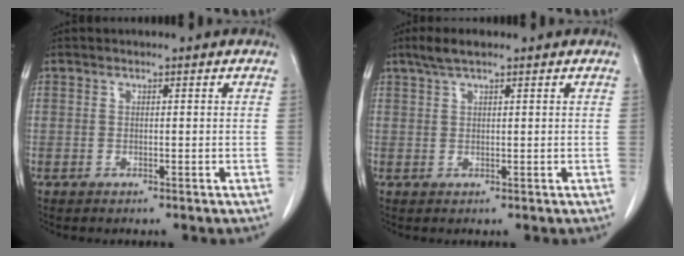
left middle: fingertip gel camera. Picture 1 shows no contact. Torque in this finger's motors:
{"motor_torque": [0.28, -0.05, 0.01, 0.01]}